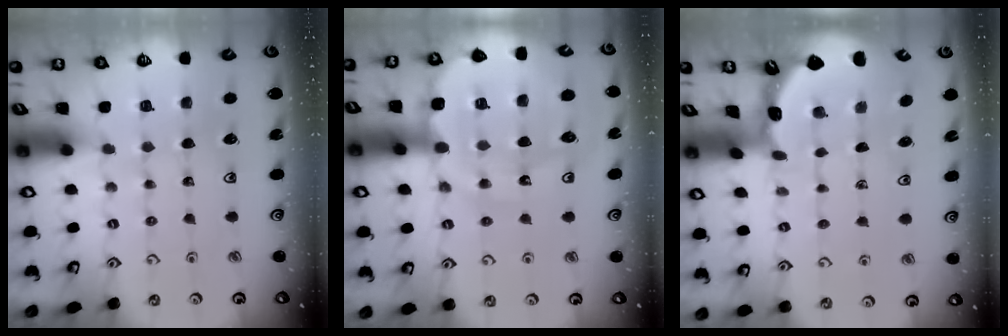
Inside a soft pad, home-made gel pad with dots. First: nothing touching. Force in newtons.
{"total": 19.1, "press": 18.7, "slide": 3.7}
{"total": 1.7, "press": 1.7, "slide": 0.1}